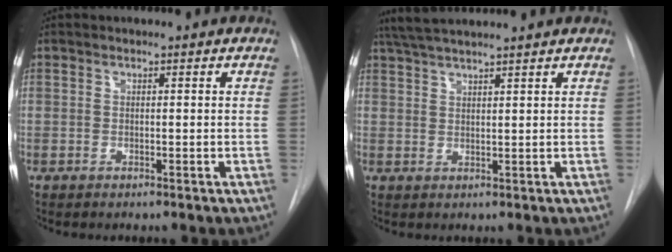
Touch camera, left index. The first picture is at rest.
{"total": 7.1, "force": [6.2, -0.8, 3.3], "torque": [-0.060, 0.028, 0.104]}